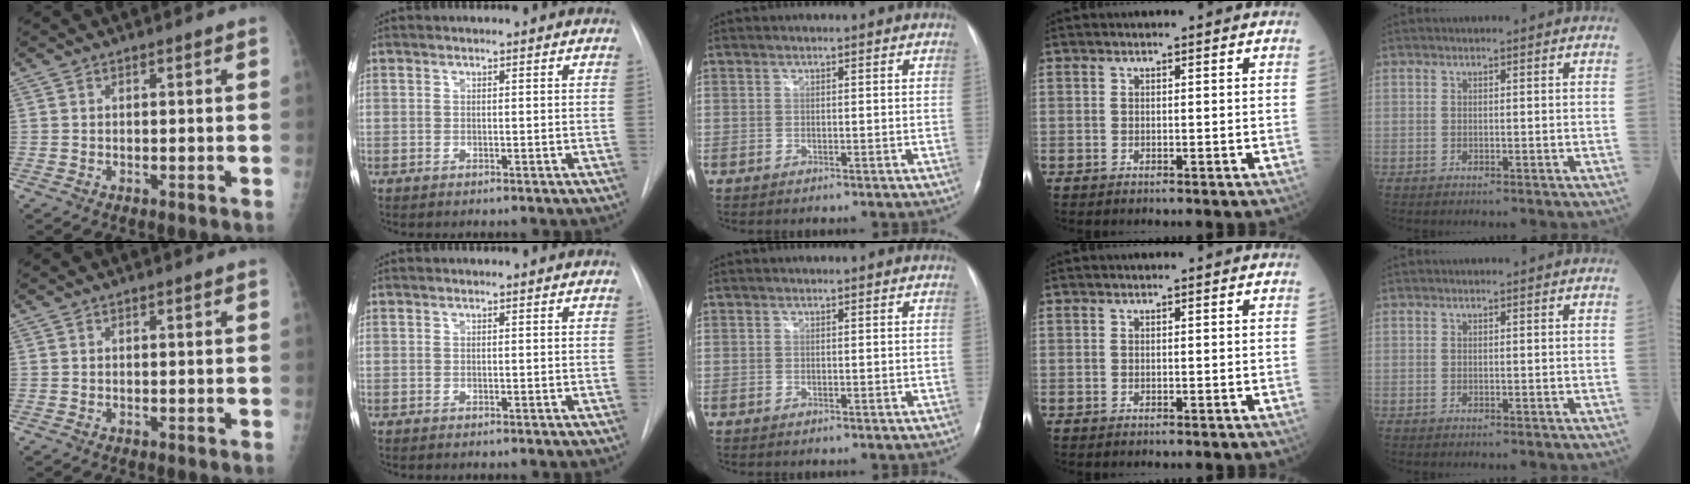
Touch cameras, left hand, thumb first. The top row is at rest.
{}